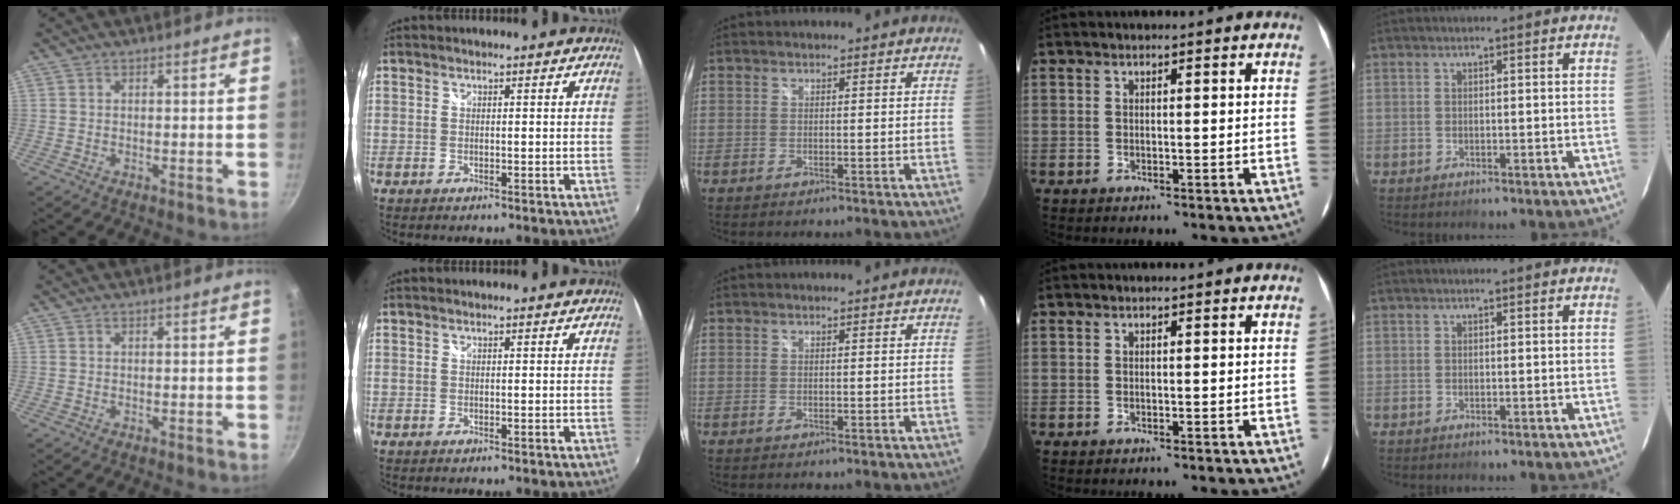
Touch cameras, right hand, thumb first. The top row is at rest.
{}